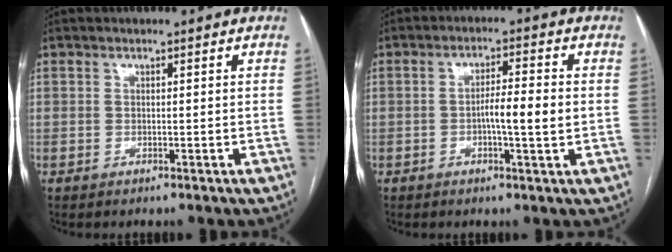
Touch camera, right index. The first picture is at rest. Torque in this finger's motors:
{"motor_torque": [0.58, 0.20, 0.18, 0.11]}